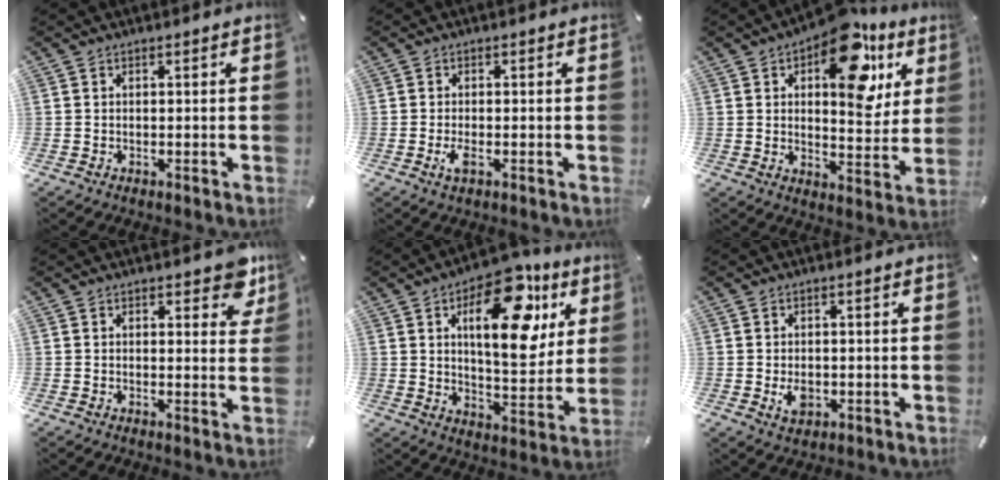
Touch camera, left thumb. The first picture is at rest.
{"total": 2.5, "force": [-0.7, 0.9, 2.2], "torque": [-0.052, -0.004, -0.017]}
{"total": 19.7, "force": [9.6, 10.3, 13.8], "torque": [-0.179, -0.054, 0.156]}
{"total": 5.7, "force": [3.6, 3.0, 3.2], "torque": [-0.024, -0.020, 0.058]}
{"total": 20.7, "force": [8.8, 10.0, 15.8], "torque": [-0.208, -0.040, 0.138]}
{"total": 3.5, "force": [-0.6, 2.6, 2.3], "torque": [-0.039, -0.002, -0.011]}